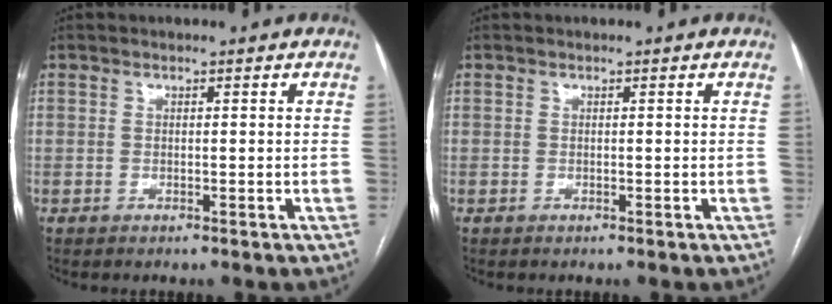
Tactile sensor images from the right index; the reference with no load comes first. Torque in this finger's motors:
{"motor_torque": [0.00, 0.00, 0.00, 0.00]}